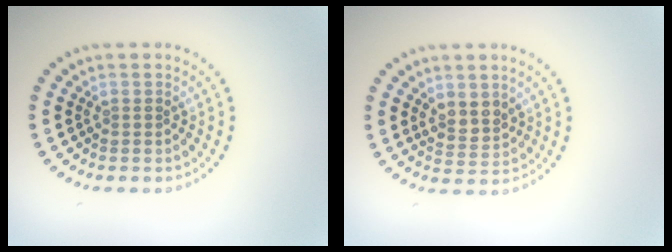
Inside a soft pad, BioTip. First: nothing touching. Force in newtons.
{"total": 2.1, "press": 1.8, "slide": 1.0}